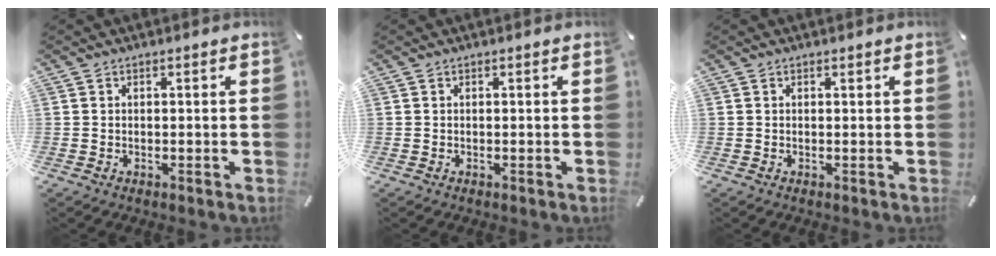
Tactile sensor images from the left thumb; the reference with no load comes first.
{"total": 0.0}
{"total": 0.0}